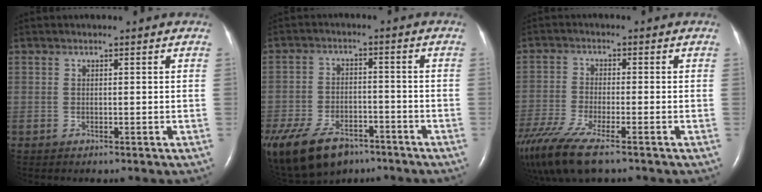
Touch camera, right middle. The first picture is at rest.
{"total": 20.0, "force": [-12.9, 11.3, 10.3], "torque": [-0.299, -0.034, -0.204]}
{"total": 12.3, "force": [-8.9, 2.4, 8.2], "torque": [-0.177, -0.030, -0.160]}